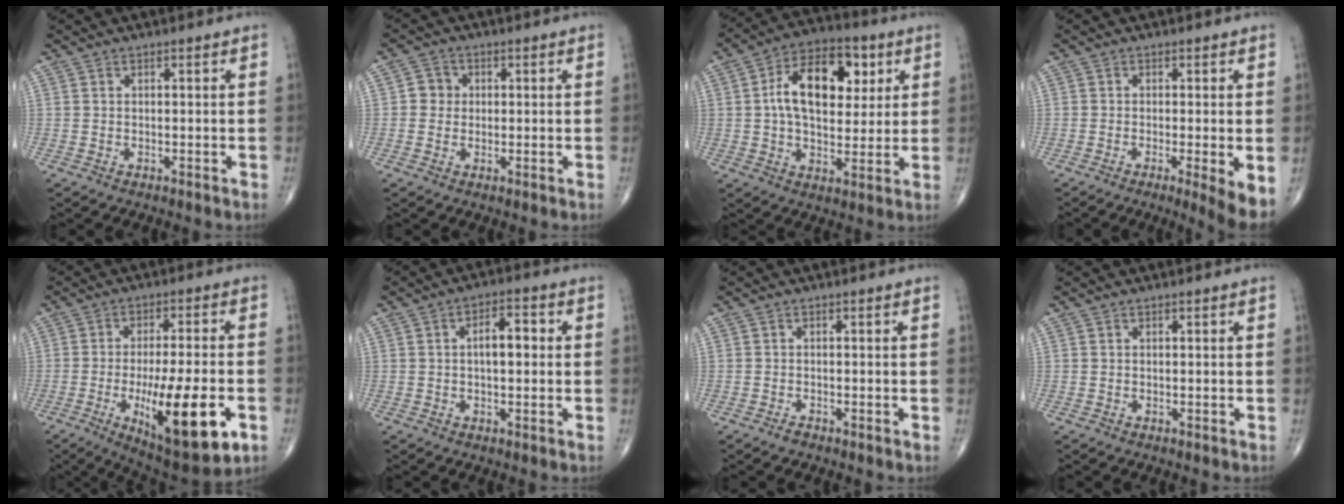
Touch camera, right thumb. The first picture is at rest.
{"total": 3.1, "force": [0.2, 3.0, 1.0], "torque": [0.006, 0.007, -0.002]}
{"total": 16.0, "force": [3.8, 9.5, 12.3], "torque": [-0.167, 0.006, 0.056]}
{"total": 5.4, "force": [-1.6, 0.5, 5.1], "torque": [-0.081, -0.018, -0.029]}
{"total": 18.7, "force": [-5.8, 5.1, 17.0], "torque": [-0.264, 0.000, -0.077]}
{"total": 5.6, "force": [0.4, 2.7, 4.9], "torque": [-0.068, 0.015, -0.002]}
{"total": 0.7, "force": [-0.6, 0.1, 0.4], "torque": [-0.006, 0.000, -0.014]}
{"total": 0.0}